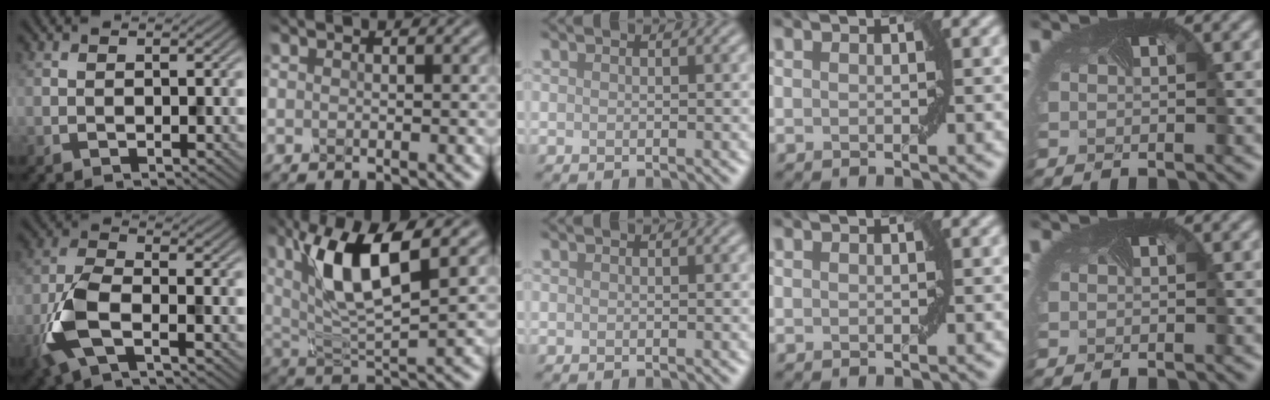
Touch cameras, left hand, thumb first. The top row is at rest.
{"thumb": {"total": 7.4, "force": [-2.8, 3.2, 6.1], "torque": [-0.152, -0.003, -0.070]}, "index": {"total": 8.6, "force": [3.2, 2.5, 7.6], "torque": [-0.144, -0.004, 0.059]}}